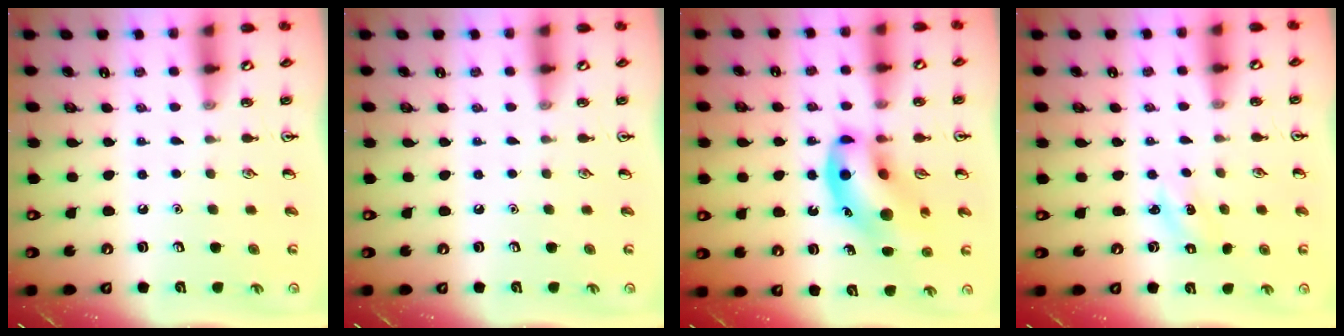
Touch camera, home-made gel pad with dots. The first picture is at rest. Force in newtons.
{"total": 0.0}
{"total": 15.5, "press": 15.1, "slide": 3.5}
{"total": 1.5, "press": 1.4, "slide": 0.4}